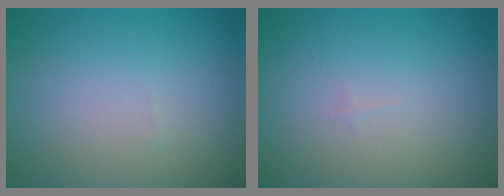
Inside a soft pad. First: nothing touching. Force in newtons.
{"total": 0.0}